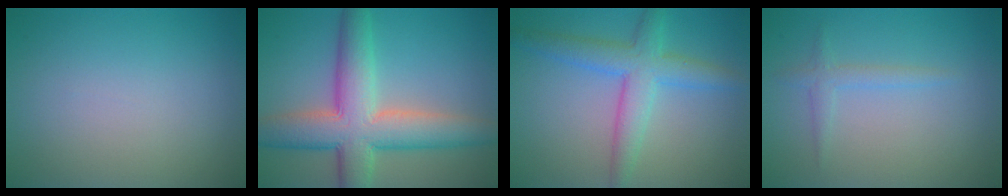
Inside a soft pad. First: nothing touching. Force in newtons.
{"total": 8.9, "press": 8.9, "slide": 0.2}
{"total": 4.7, "press": 4.7, "slide": 0.3}
{"total": 1.4, "press": 1.4, "slide": 0.1}